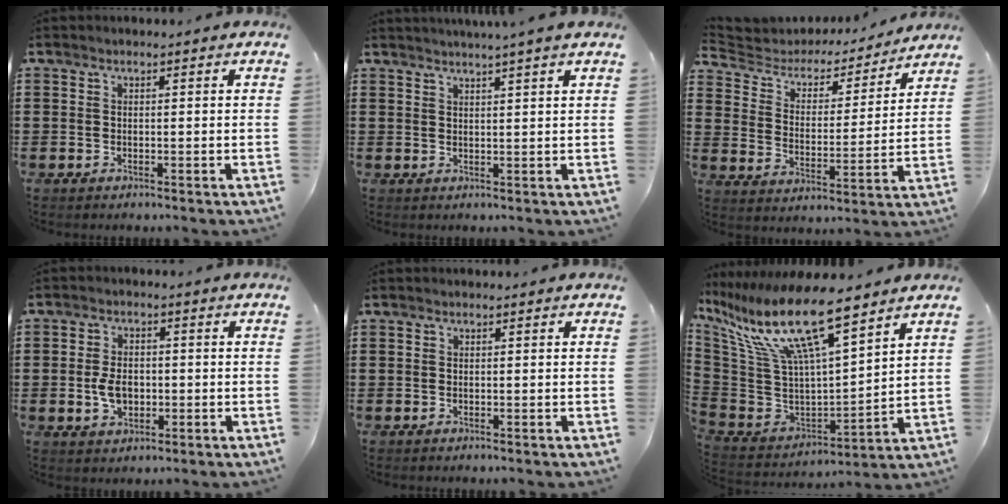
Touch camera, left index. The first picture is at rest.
{"total": 2.2, "force": [2.0, -0.7, 0.6], "torque": [-0.015, -0.004, 0.037]}
{"total": 4.1, "force": [3.7, 1.7, 0.8], "torque": [-0.043, -0.027, 0.054]}
{"total": 4.9, "force": [-0.7, 3.0, 3.7], "torque": [-0.084, 0.002, -0.015]}
{"total": 0.0}
{"total": 15.7, "force": [9.8, 3.9, 11.7], "torque": [-0.264, -0.059, 0.166]}